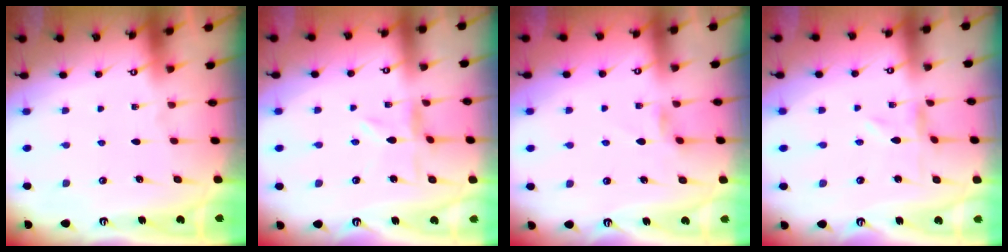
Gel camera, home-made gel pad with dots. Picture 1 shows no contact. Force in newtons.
{"total": 0.9, "press": 0.8, "slide": 0.3}
{"total": 1.7, "press": 1.7, "slide": 0.3}
{"total": 0.0}